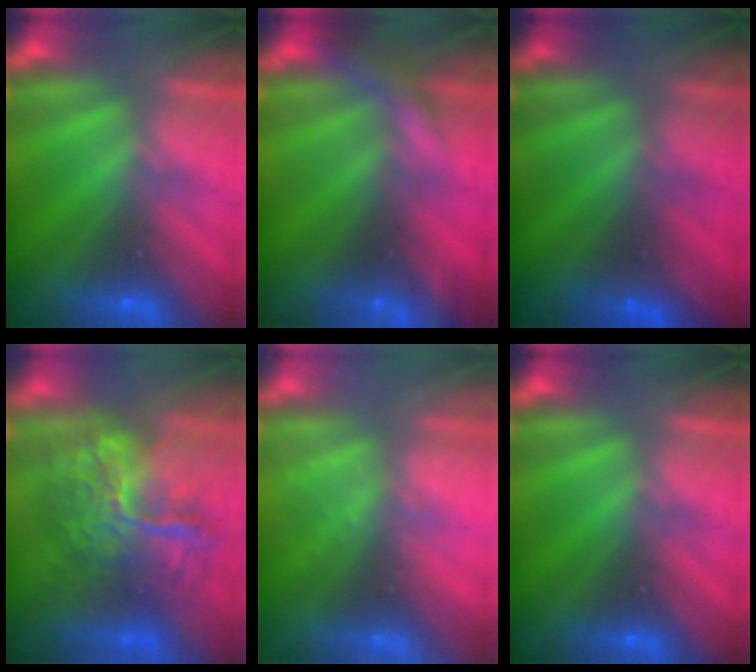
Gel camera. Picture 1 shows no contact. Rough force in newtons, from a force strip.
{"total": 7.8}
{"total": 1.5}
{"total": 11.2}
{"total": 2.4}
{"total": 0.0}